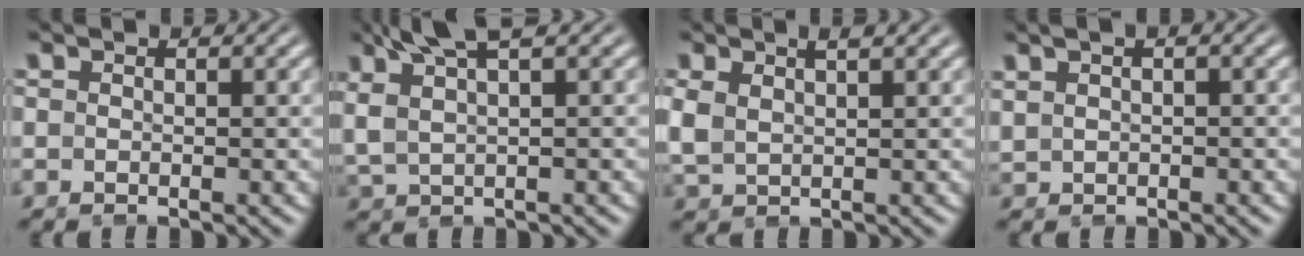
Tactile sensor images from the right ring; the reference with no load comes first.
{"total": 5.4, "force": [3.5, 2.4, 3.3], "torque": [-0.067, 0.023, 0.048]}
{"total": 1.8, "force": [1.0, 0.7, 1.3], "torque": [-0.032, 0.000, 0.029]}
{"total": 1.6, "force": [1.2, 0.4, 1.1], "torque": [-0.015, 0.018, 0.017]}